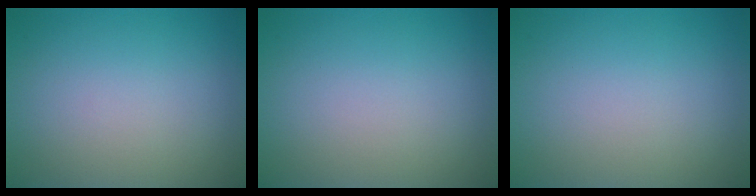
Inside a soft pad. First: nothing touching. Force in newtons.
{"total": 0.0}
{"total": 0.0}